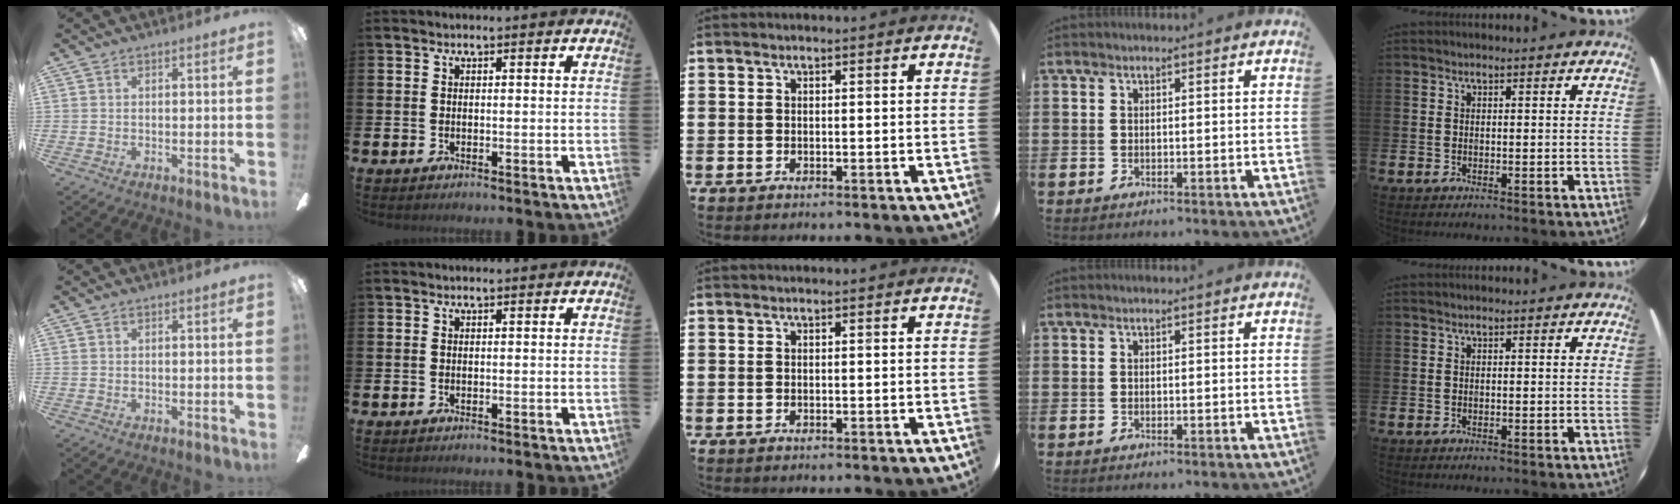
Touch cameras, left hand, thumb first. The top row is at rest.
{}